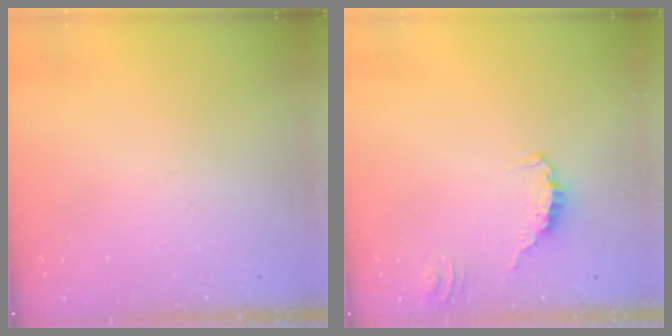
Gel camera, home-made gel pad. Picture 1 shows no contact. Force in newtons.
{"total": 0.5, "press": 0.5, "slide": 0.2}